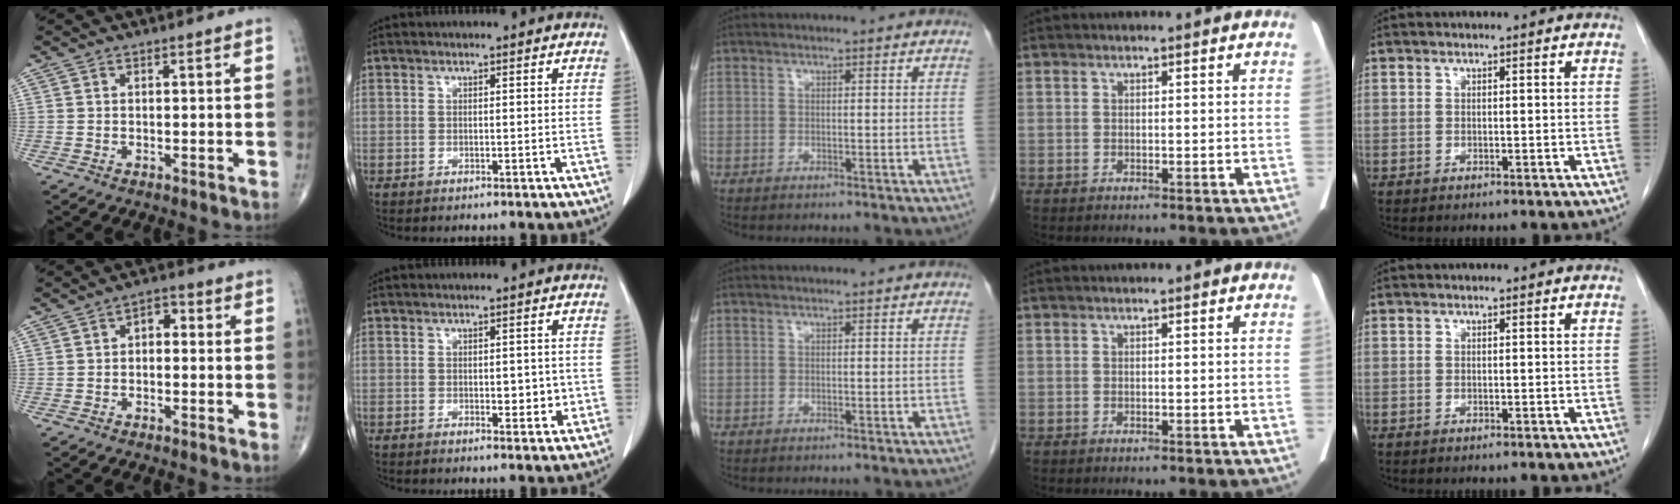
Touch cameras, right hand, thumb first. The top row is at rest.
{"thumb": {"total": 3.4, "force": [0.0, 2.2, 2.6], "torque": [-0.018, 0.016, -0.012]}, "index": {"total": 3.2, "force": [-0.3, 1.8, 2.6], "torque": [-0.028, -0.001, 0.003]}}